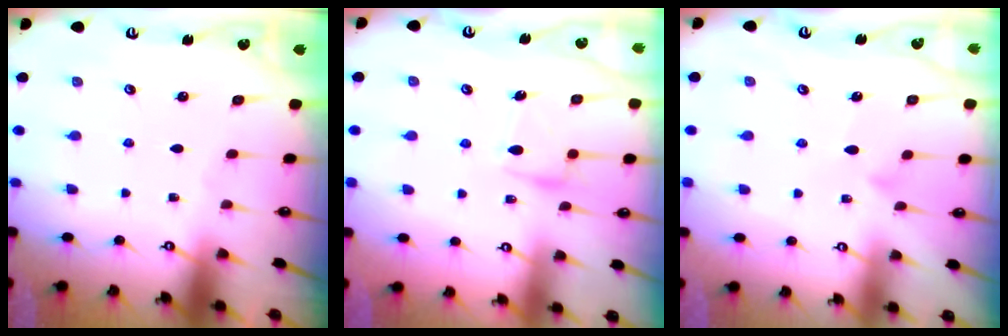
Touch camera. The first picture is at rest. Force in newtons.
{"total": 14.6, "press": 14.6, "slide": 0.8}
{"total": 6.6, "press": 6.6, "slide": 0.3}